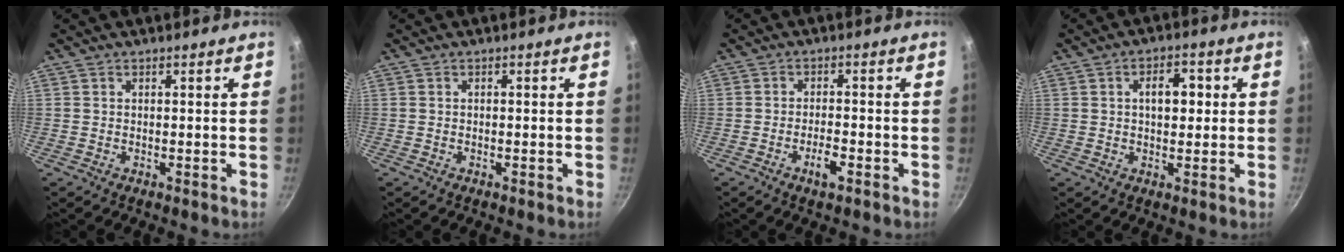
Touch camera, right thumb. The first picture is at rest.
{"total": 0.0}
{"total": 3.6, "force": [-1.9, 1.2, 2.9], "torque": [-0.045, 0.014, -0.033]}
{"total": 5.9, "force": [0.9, 3.4, 4.7], "torque": [-0.046, 0.007, 0.009]}